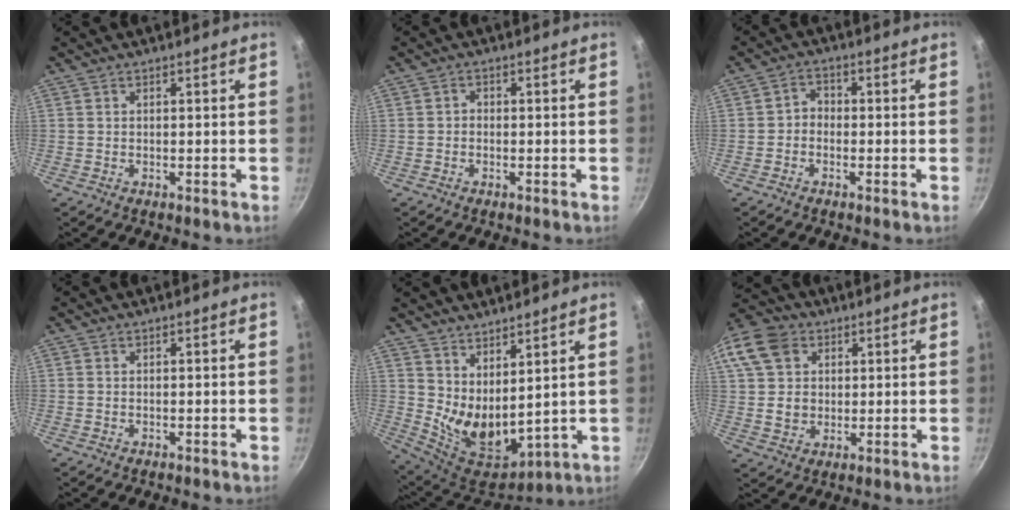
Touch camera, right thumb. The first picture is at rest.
{"total": 1.0, "force": [-0.4, 0.8, 0.4], "torque": [-0.006, 0.005, -0.010]}
{"total": 2.6, "force": [-1.0, 2.0, 1.2], "torque": [-0.010, 0.017, -0.026]}
{"total": 0.0}
{"total": 11.6, "force": [5.7, 5.4, 8.6], "torque": [-0.124, -0.062, 0.122]}
{"total": 16.0, "force": [5.0, 13.0, 7.9], "torque": [-0.157, 0.016, 0.087]}